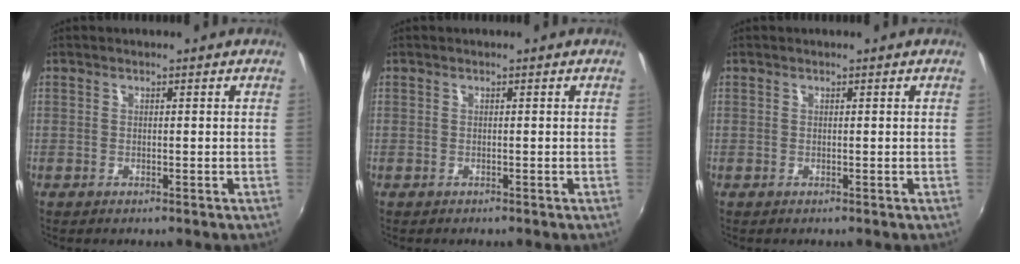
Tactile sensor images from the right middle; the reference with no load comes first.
{"total": 0.0}
{"total": 0.0}